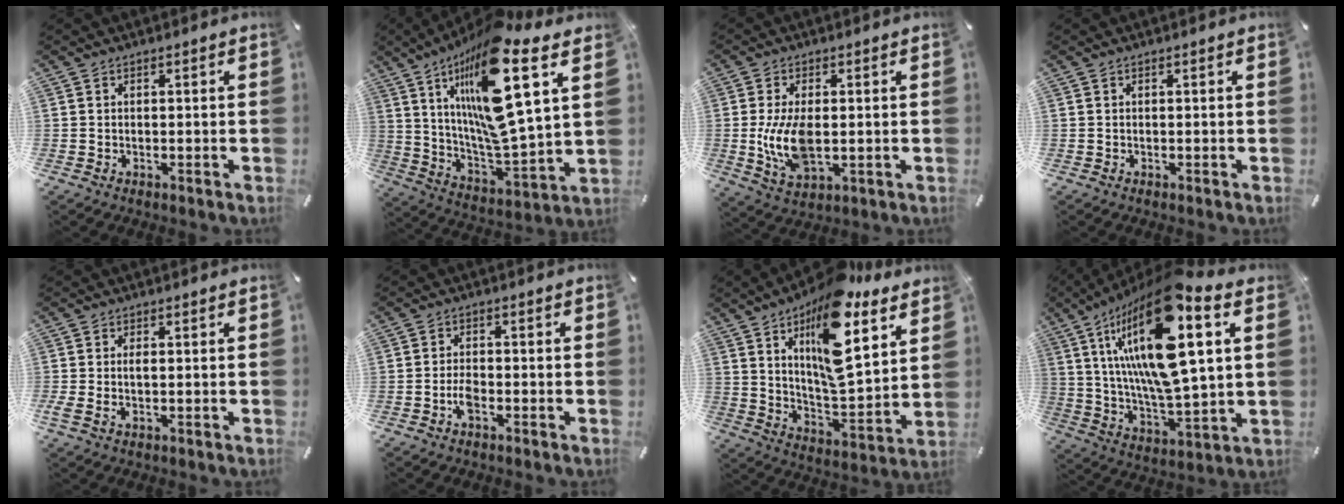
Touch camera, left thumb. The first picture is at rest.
{"total": 21.3, "force": [11.4, 4.8, 17.3], "torque": [-0.327, -0.082, 0.172]}
{"total": 10.3, "force": [-0.3, 5.3, 8.9], "torque": [-0.199, -0.017, -0.009]}
{"total": 0.0}
{"total": 2.0, "force": [0.0, 0.7, 1.9], "torque": [-0.037, -0.002, 0.000]}
{"total": 3.4, "force": [-1.7, 1.6, 2.5], "torque": [-0.056, 0.003, -0.033]}
{"total": 19.7, "force": [11.1, 8.1, 14.1], "torque": [-0.236, -0.059, 0.187]}
{"total": 25.1, "force": [10.0, 7.6, 21.8], "torque": [-0.428, -0.058, 0.154]}